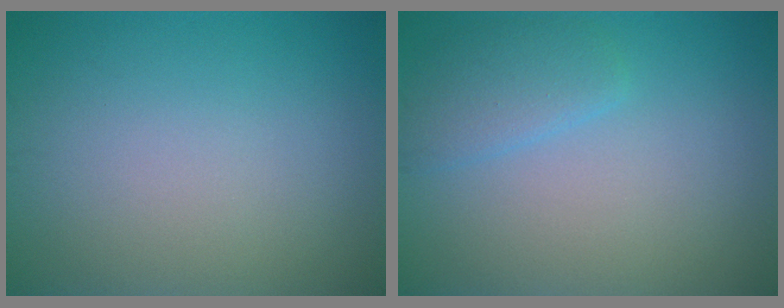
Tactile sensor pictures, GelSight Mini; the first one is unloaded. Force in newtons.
{"total": 2.4, "press": 2.4, "slide": 0.2}